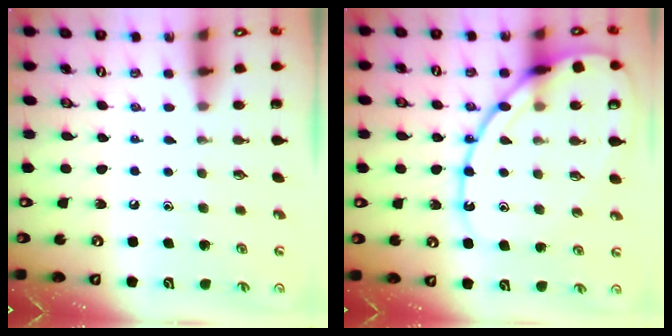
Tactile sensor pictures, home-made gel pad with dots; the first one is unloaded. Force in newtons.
{"total": 17.0, "press": 16.9, "slide": 1.5}